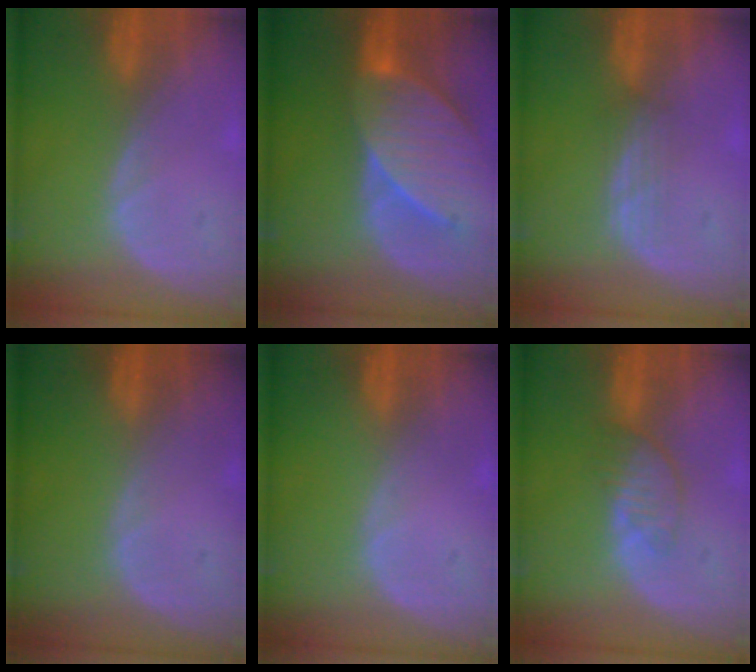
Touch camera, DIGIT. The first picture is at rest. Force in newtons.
{"total": 9.9, "press": 8.9, "slide": 4.5}
{"total": 2.1, "press": 2.1, "slide": 0.2}
{"total": 0.0}
{"total": 0.0}
{"total": 3.9, "press": 3.4, "slide": 1.8}